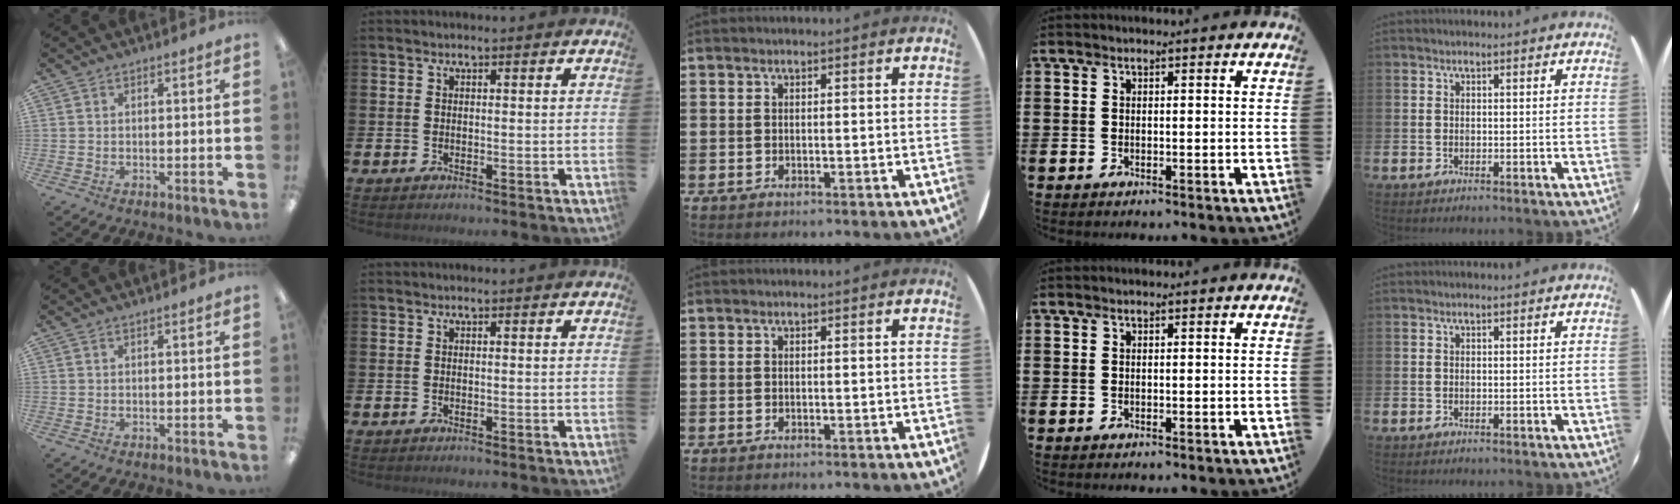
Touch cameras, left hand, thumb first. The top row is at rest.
{}